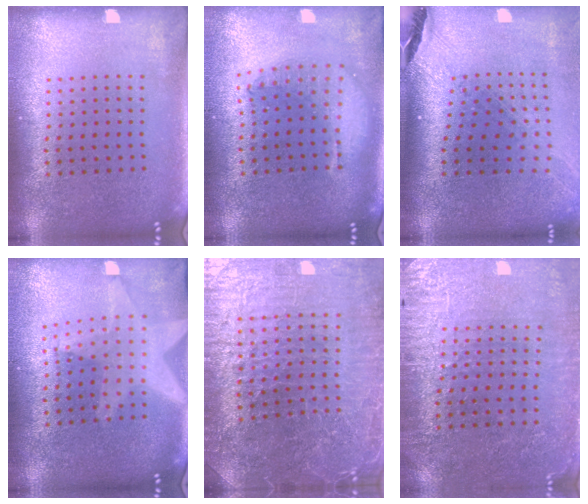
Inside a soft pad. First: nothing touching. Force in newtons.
{"total": 1.9, "press": 1.6, "slide": 1.0}
{"total": 1.8, "press": 1.6, "slide": 0.9}
{"total": 2.3, "press": 1.9, "slide": 1.3}
{"total": 5.1, "press": 4.8, "slide": 1.5}
{"total": 2.9, "press": 2.8, "slide": 0.9}